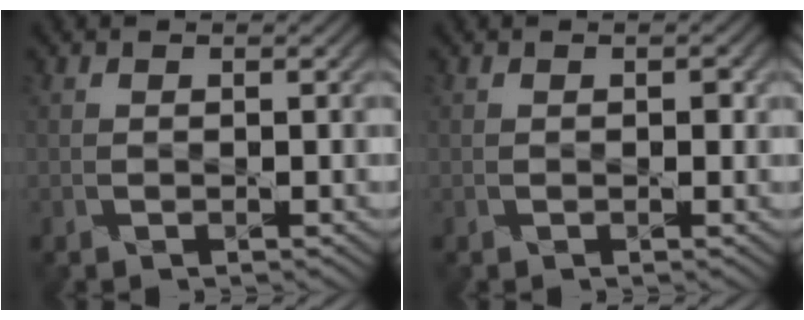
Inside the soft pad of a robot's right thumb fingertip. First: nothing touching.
{"total": 0.7, "force": [0.1, 0.5, 0.5], "torque": [-0.003, -0.004, 0.001]}